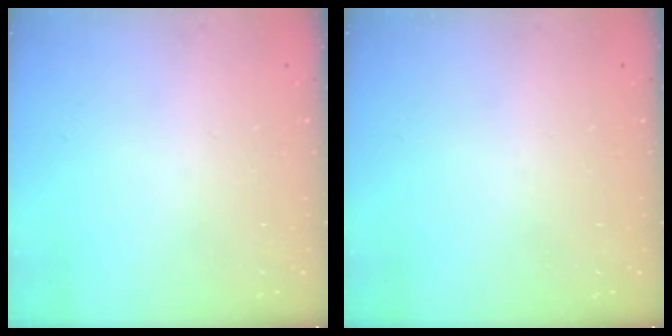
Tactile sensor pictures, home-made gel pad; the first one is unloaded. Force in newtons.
{"total": 0.0}